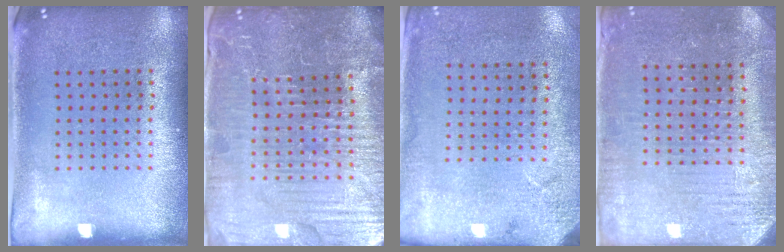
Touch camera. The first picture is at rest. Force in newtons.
{"total": 5.8, "press": 5.4, "slide": 2.3}
{"total": 2.7, "press": 2.2, "slide": 1.6}
{"total": 3.0, "press": 2.9, "slide": 0.7}